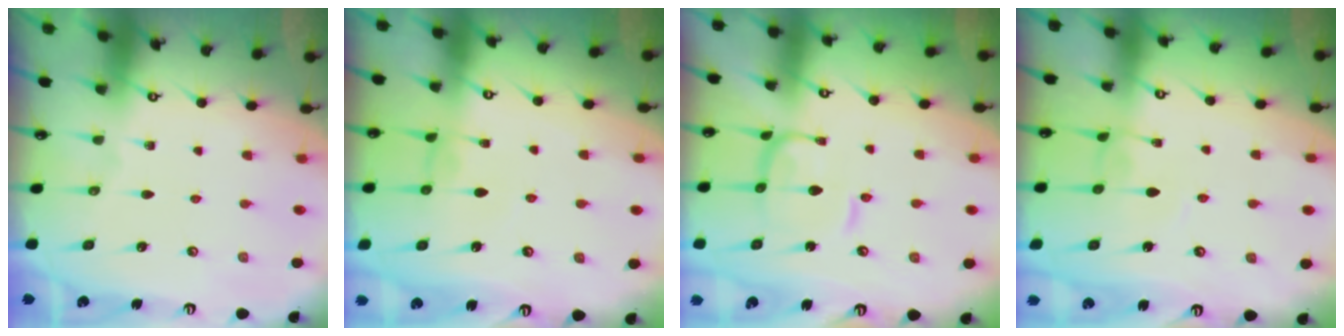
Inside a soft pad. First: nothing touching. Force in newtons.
{"total": 0.7, "press": 0.6, "slide": 0.4}
{"total": 1.2, "press": 1.2, "slide": 0.4}
{"total": 1.1, "press": 1.0, "slide": 0.3}